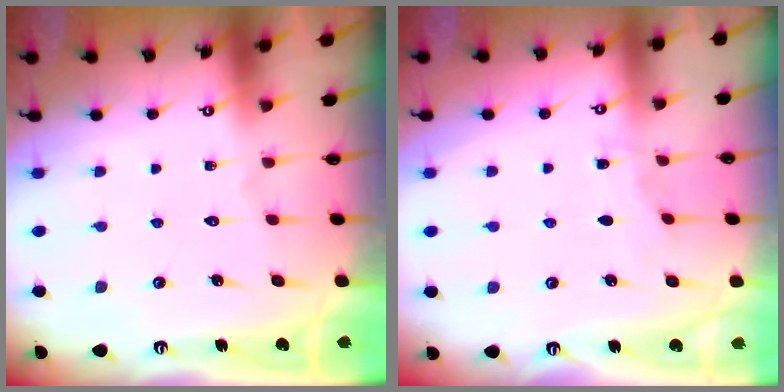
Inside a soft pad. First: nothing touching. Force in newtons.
{"total": 2.8, "press": 2.8, "slide": 0.3}